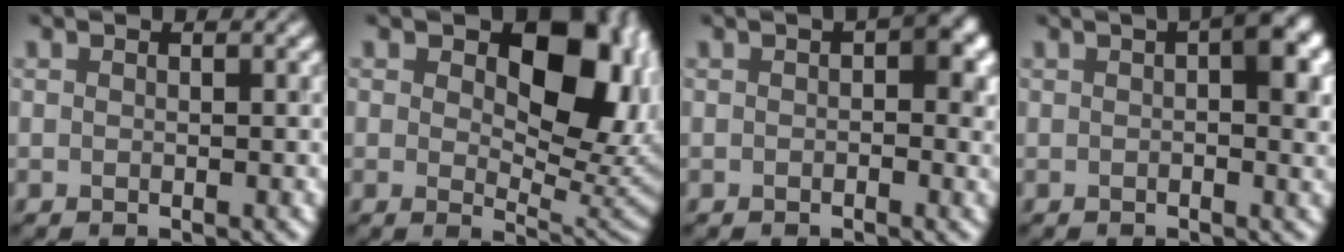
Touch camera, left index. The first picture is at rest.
{"total": 10.8, "force": [2.8, 6.2, 8.4], "torque": [-0.114, -0.011, 0.044]}
{"total": 3.5, "force": [0.4, 1.8, 3.0], "torque": [-0.023, 0.007, 0.002]}
{"total": 4.2, "force": [1.1, 1.1, 3.9], "torque": [-0.045, 0.009, 0.012]}